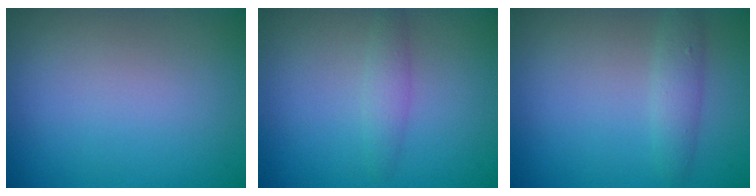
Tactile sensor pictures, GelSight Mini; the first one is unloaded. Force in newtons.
{"total": 1.8, "press": 1.8, "slide": 0.1}
{"total": 1.9, "press": 1.9, "slide": 0.1}